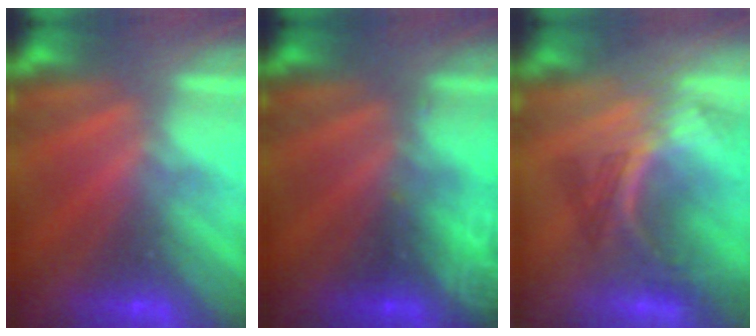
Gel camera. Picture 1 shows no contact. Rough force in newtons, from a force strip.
{"total": 2.9}
{"total": 3.0}